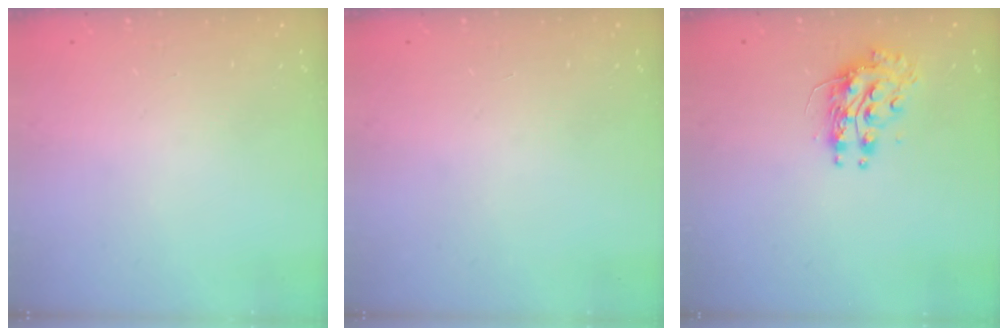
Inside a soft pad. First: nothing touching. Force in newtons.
{"total": 0.0}
{"total": 10.5, "press": 10.5, "slide": 0.3}